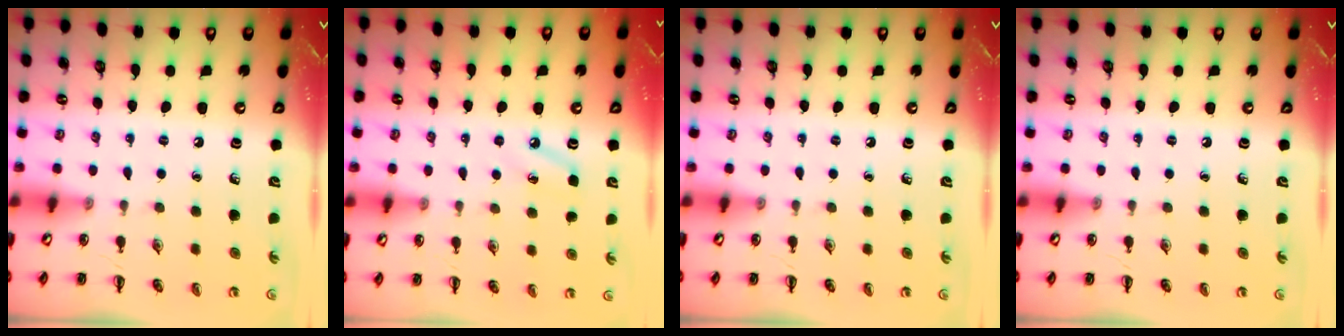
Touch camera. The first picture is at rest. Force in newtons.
{"total": 4.5, "press": 4.3, "slide": 1.4}
{"total": 0.0}
{"total": 0.0}